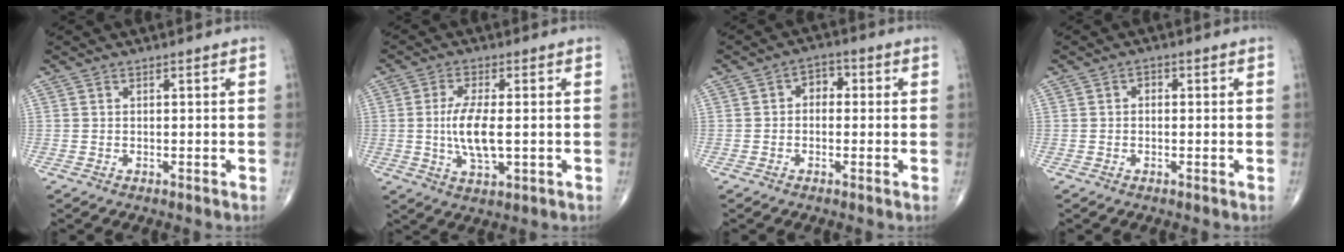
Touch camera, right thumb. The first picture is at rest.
{"total": 8.0, "force": [-0.3, 2.8, 7.5], "torque": [-0.156, -0.011, -0.007]}
{"total": 3.6, "force": [0.0, 2.7, 2.3], "torque": [-0.008, 0.014, -0.013]}
{"total": 1.2, "force": [0.0, 0.9, 0.7], "torque": [0.001, 0.004, -0.007]}